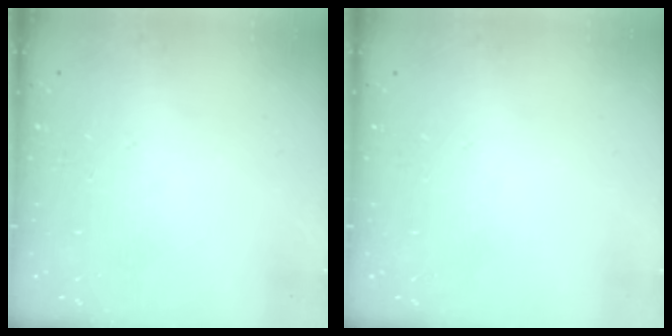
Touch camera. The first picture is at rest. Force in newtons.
{"total": 0.0}